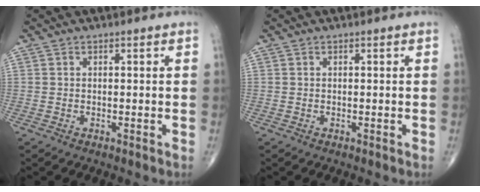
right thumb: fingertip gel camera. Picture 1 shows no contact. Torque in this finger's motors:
{"motor_torque": [0.00, 0.00, 0.00, 0.00, 0.00]}